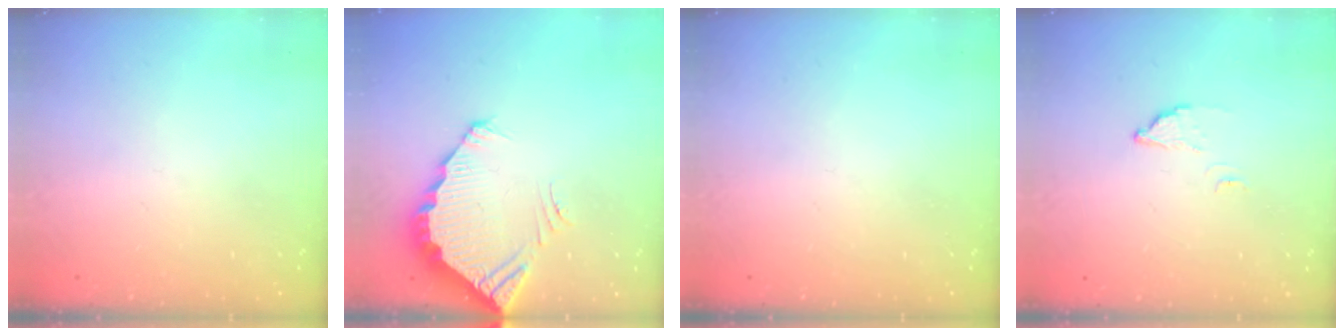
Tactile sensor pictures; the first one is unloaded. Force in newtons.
{"total": 3.8, "press": 3.8, "slide": 0.2}
{"total": 0.0}
{"total": 2.5, "press": 2.5, "slide": 0.1}